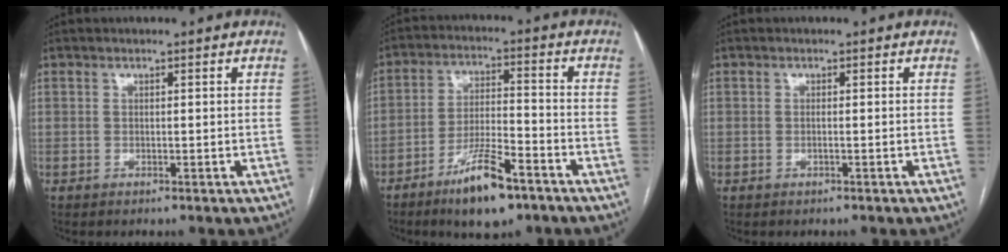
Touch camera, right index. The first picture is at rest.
{"total": 10.5, "force": [-6.8, 2.1, 7.7], "torque": [-0.144, -0.011, -0.118]}
{"total": 0.5, "force": [-0.1, 0.0, 0.5], "torque": [-0.011, 0.000, 0.001]}